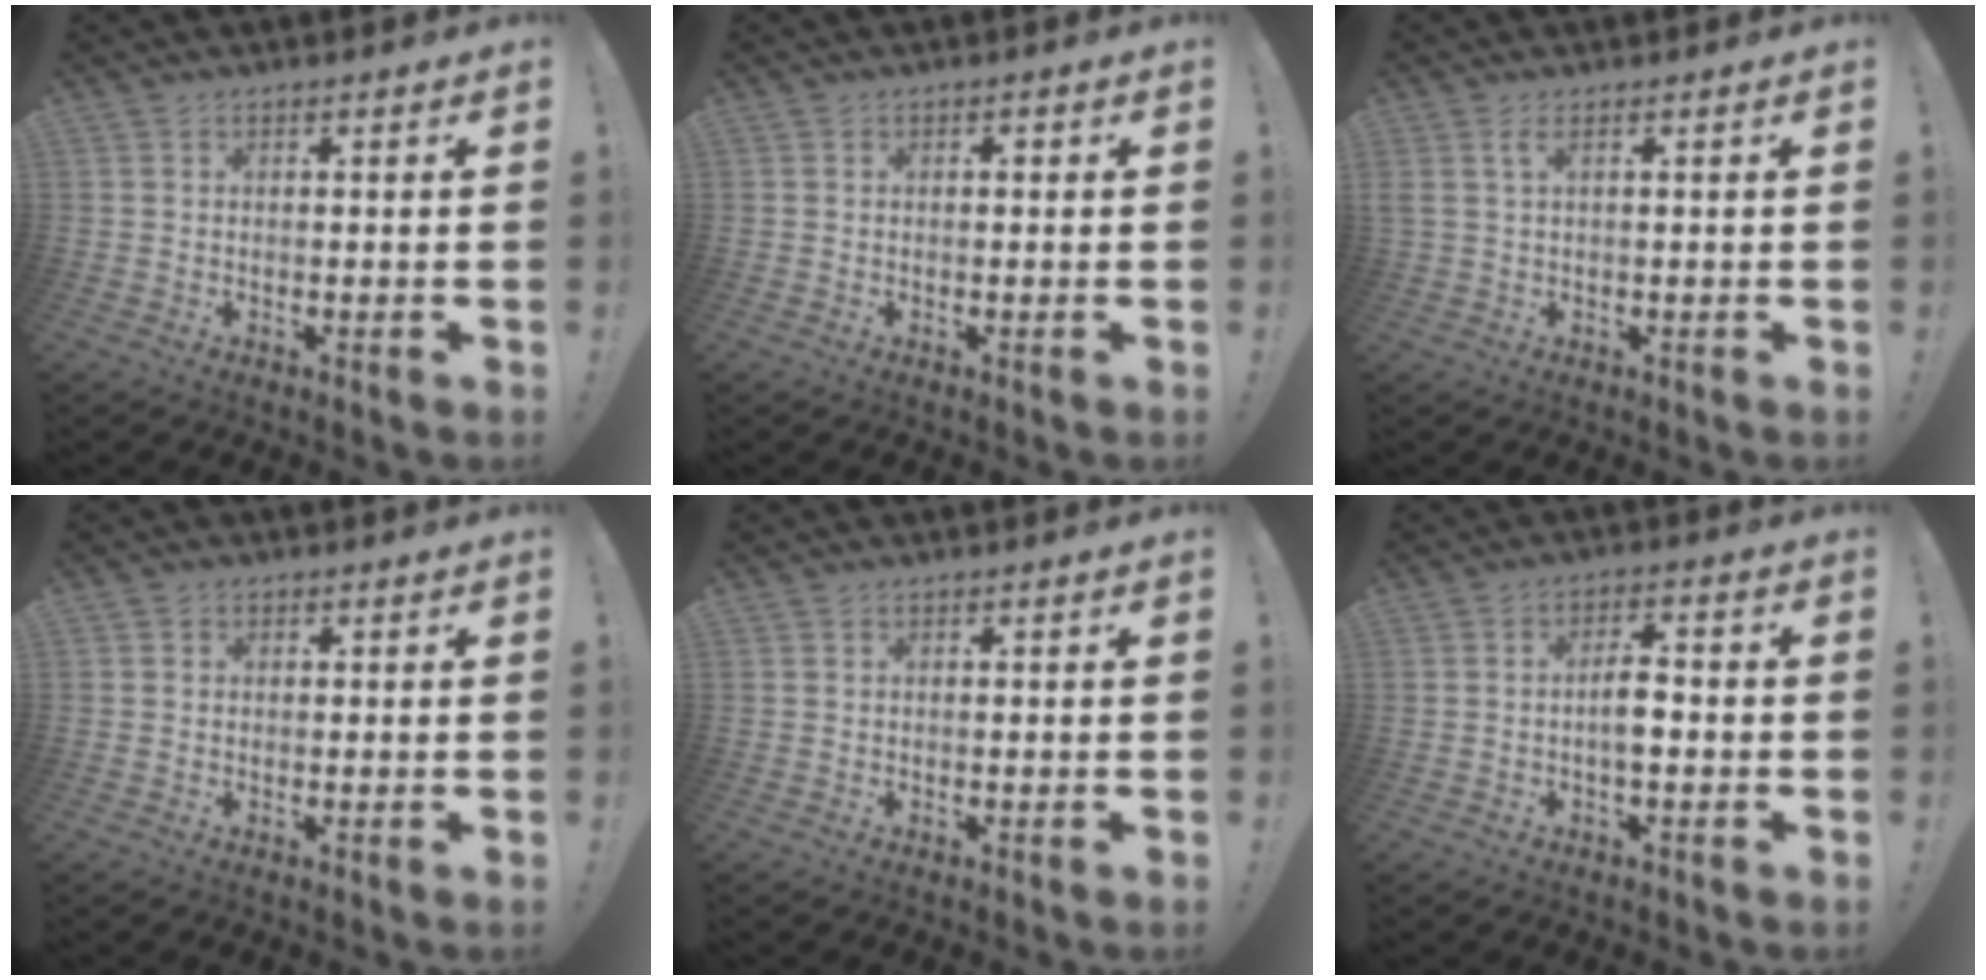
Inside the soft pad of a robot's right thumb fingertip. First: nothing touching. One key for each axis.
{"total": 0.7, "fx": -0.3, "fy": 0.5, "fz": 0.4, "tx": -0.002, "ty": 0.002, "tz": -0.008}
{"total": 2.4, "fx": 0.9, "fy": 0.6, "fz": 2.2, "tx": -0.043, "ty": 0.001, "tz": 0.017}
{"total": 1.0, "fx": 0.2, "fy": 1.0, "fz": 0.1, "tx": 0.005, "ty": -0.001, "tz": 0.002}
{"total": 0.0}
{"total": 5.5, "fx": -0.8, "fy": 2.4, "fz": 4.9, "tx": -0.084, "ty": 0.005, "tz": -0.018}